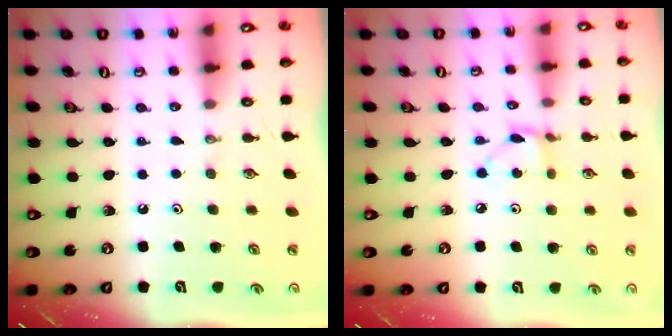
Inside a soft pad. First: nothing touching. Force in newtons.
{"total": 3.4, "press": 3.4, "slide": 0.3}